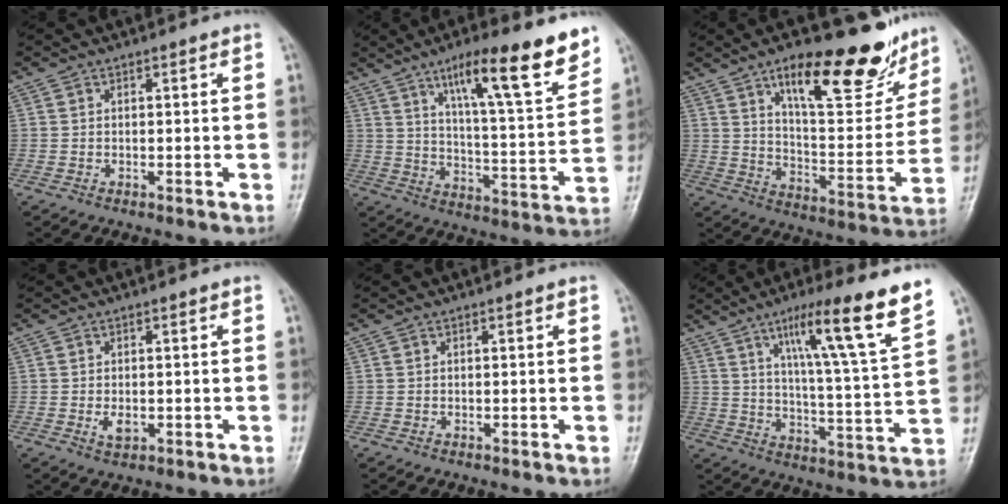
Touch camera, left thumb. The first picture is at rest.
{"total": 18.2, "force": [11.6, 3.2, 13.7], "torque": [-0.182, -0.060, 0.183]}
{"total": 21.7, "force": [14.3, 7.3, 14.5], "torque": [-0.159, -0.072, 0.223]}
{"total": 2.3, "force": [-0.3, 1.4, 1.8], "torque": [-0.031, -0.004, -0.004]}
{"total": 0.0}
{"total": 17.8, "force": [10.5, 0.9, 14.4], "torque": [-0.208, -0.048, 0.162]}